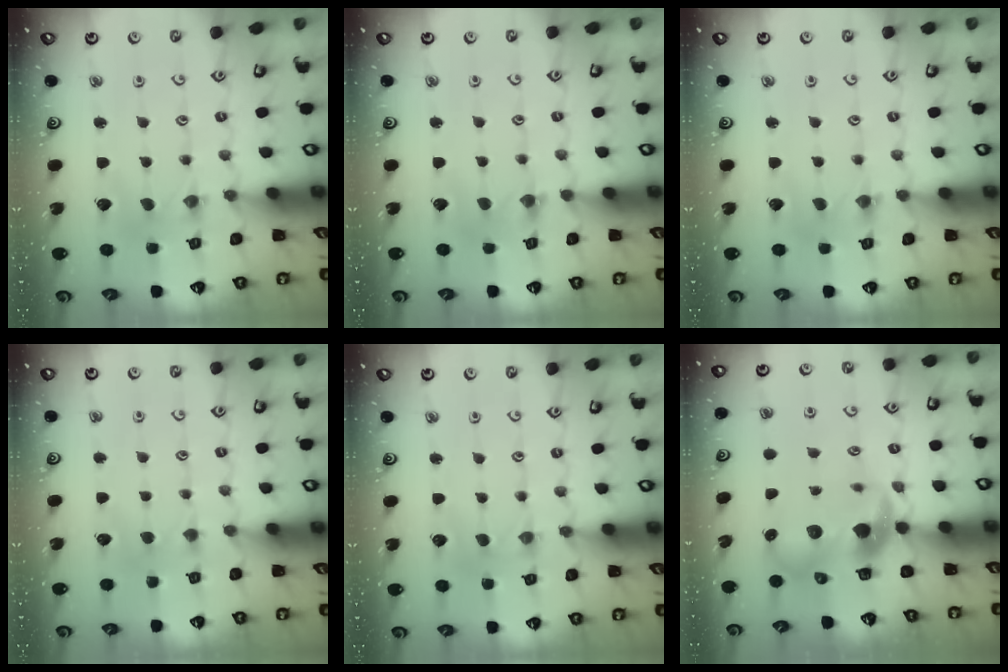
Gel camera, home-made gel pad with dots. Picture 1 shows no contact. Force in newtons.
{"total": 1.5, "press": 1.4, "slide": 0.3}
{"total": 1.4, "press": 1.3, "slide": 0.3}
{"total": 2.9, "press": 2.9, "slide": 0.3}
{"total": 1.7, "press": 1.7, "slide": 0.3}
{"total": 8.9, "press": 8.8, "slide": 1.3}